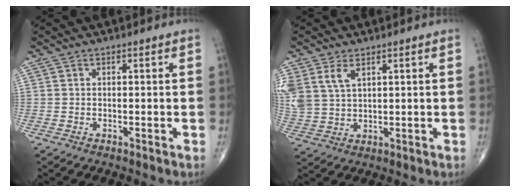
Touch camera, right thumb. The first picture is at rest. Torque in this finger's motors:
{"motor_torque": [0.11, 0.06, 0.66, 0.50, 0.05]}